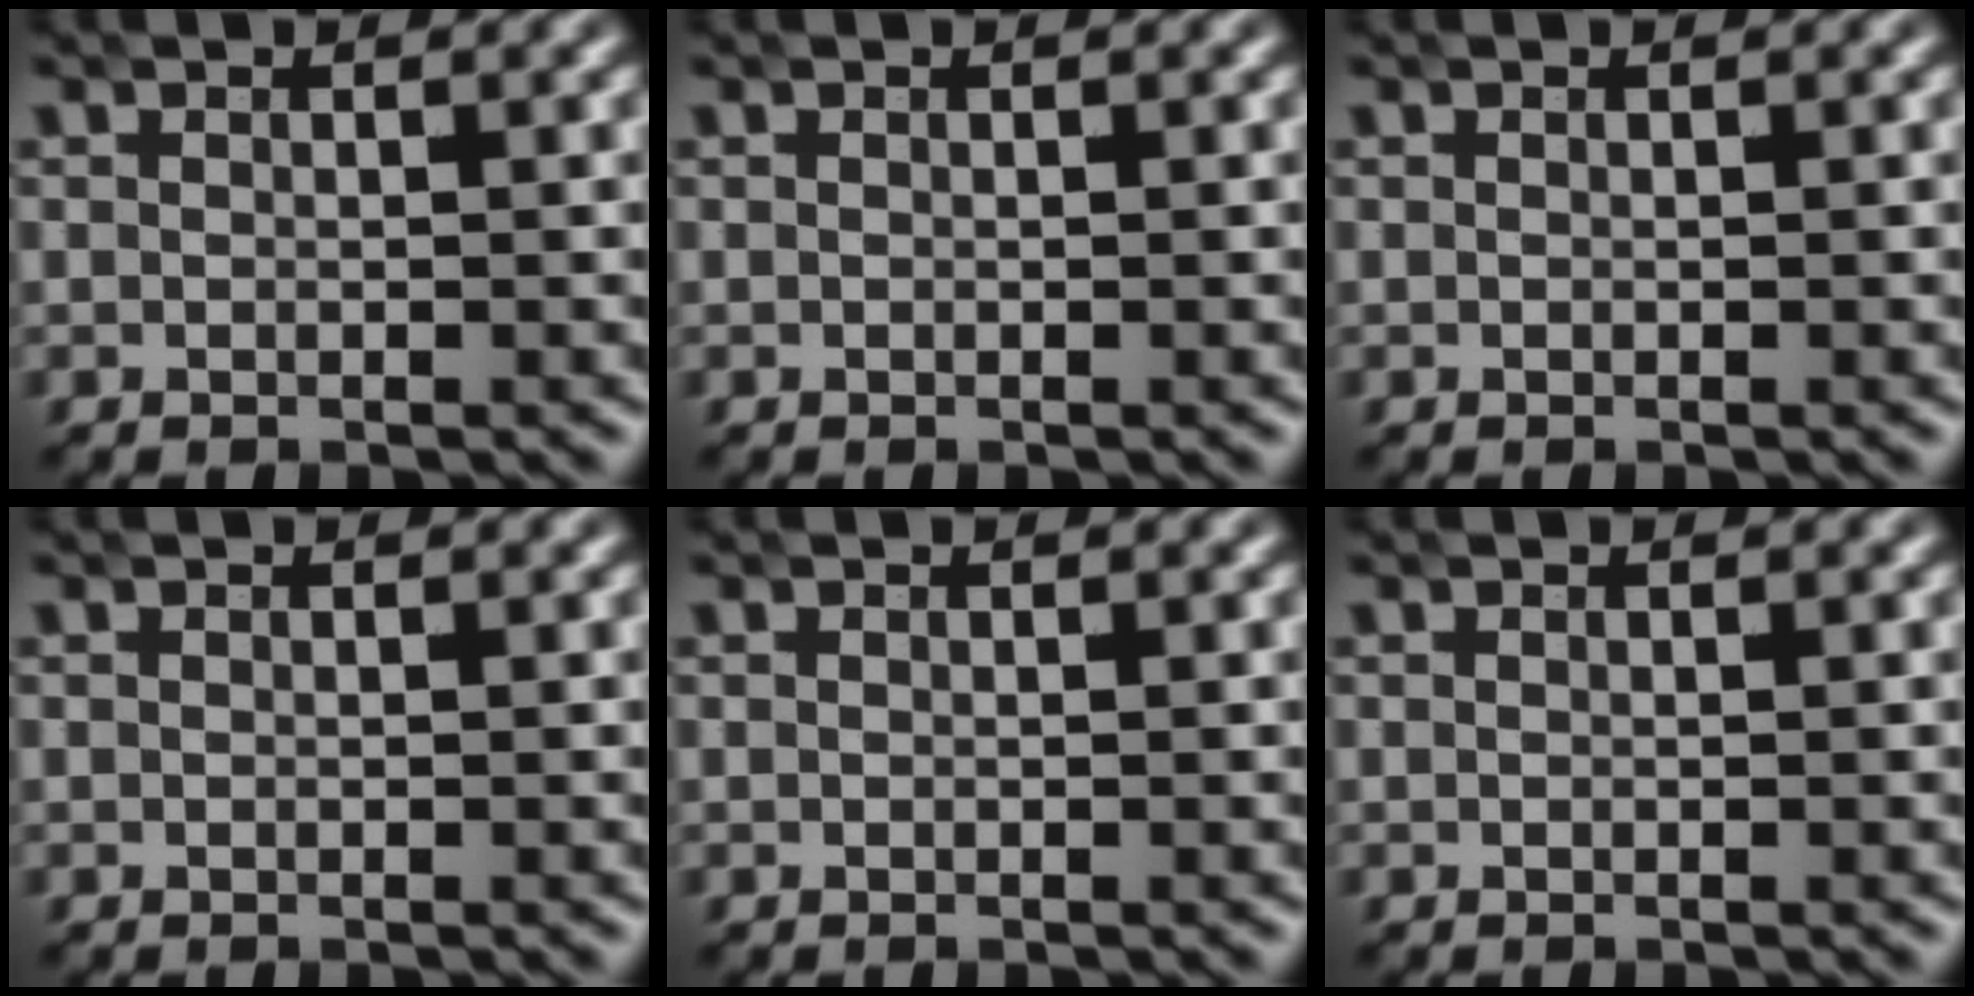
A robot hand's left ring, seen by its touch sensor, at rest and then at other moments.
{"total": 0.0}
{"total": 0.0}
{"total": 0.0}
{"total": 0.0}
{"total": 0.0}